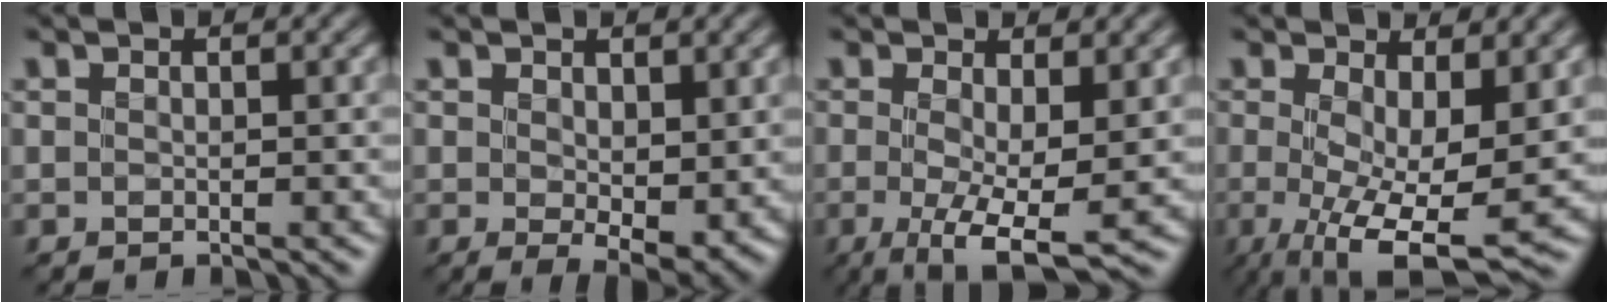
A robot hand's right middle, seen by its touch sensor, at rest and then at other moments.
{"total": 3.6, "force": [0.8, 1.6, 3.2], "torque": [-0.056, -0.012, 0.019]}
{"total": 6.2, "force": [-0.9, 1.6, 6.0], "torque": [-0.104, -0.016, -0.014]}
{"total": 8.9, "force": [-0.8, 2.9, 8.4], "torque": [-0.144, -0.016, -0.012]}